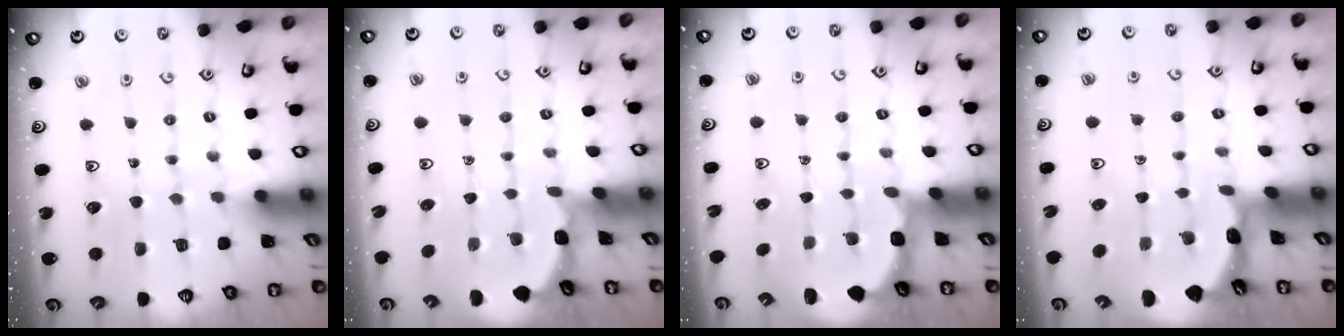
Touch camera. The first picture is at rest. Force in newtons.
{"total": 1.6, "press": 1.5, "slide": 0.1}
{"total": 2.9, "press": 2.5, "slide": 1.4}
{"total": 1.7, "press": 1.6, "slide": 0.1}